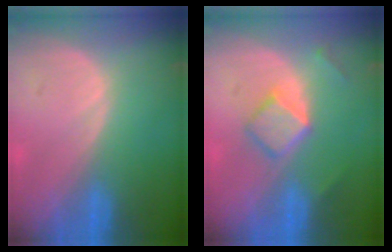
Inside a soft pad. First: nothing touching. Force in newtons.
{"total": 5.1, "press": 4.5, "slide": 2.3}